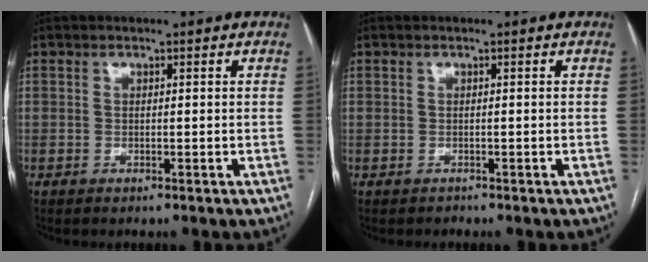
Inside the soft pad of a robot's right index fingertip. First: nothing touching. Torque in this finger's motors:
{"motor_torque": [-0.33, -0.09, -1.05, -0.21]}